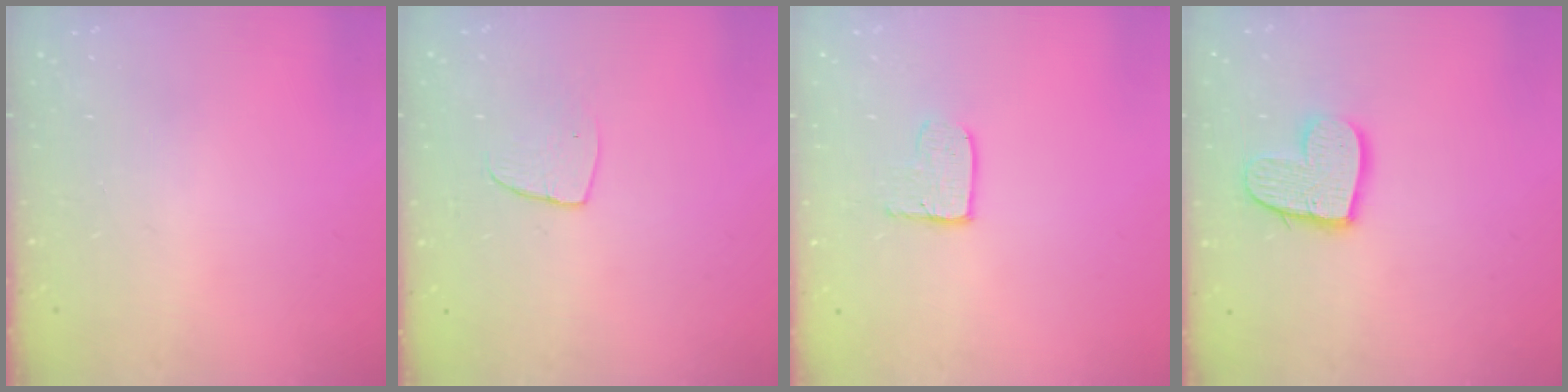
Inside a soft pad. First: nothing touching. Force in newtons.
{"total": 6.5, "press": 6.5, "slide": 0.5}
{"total": 3.9, "press": 3.9, "slide": 0.4}
{"total": 12.6, "press": 12.5, "slide": 1.0}